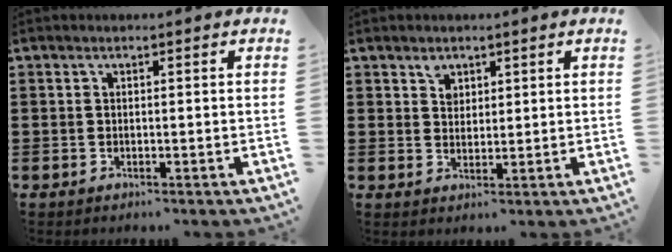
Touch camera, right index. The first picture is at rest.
{"total": 2.1, "force": [1.5, 1.4, 0.4], "torque": [-0.014, 0.004, 0.030]}